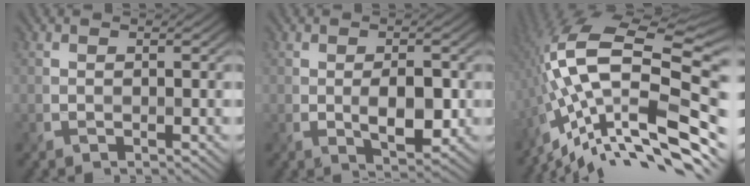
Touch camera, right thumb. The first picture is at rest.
{"total": 4.1, "force": [-0.5, 1.9, 3.6], "torque": [-0.063, -0.007, -0.002]}
{"total": 17.6, "force": [-6.0, 6.0, 15.4], "torque": [-0.281, 0.014, -0.102]}